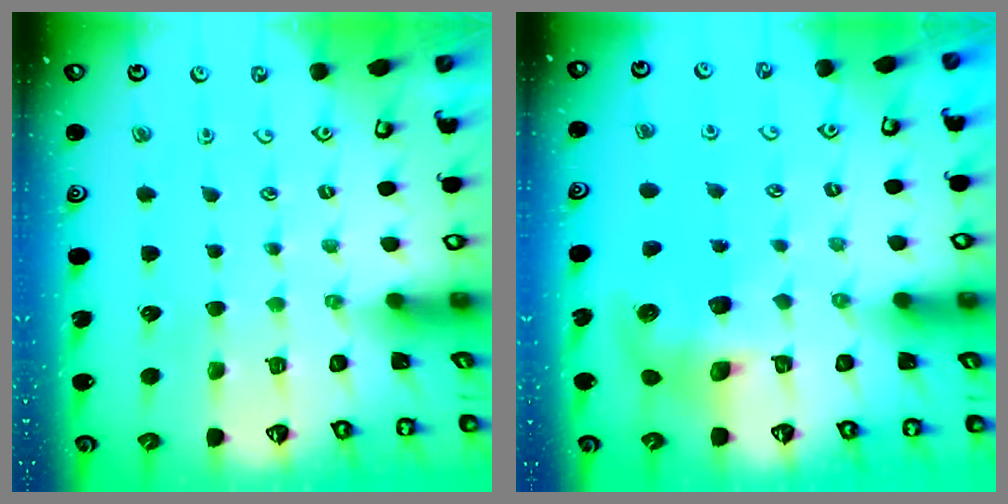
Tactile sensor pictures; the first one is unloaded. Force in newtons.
{"total": 8.2, "press": 8.1, "slide": 1.2}